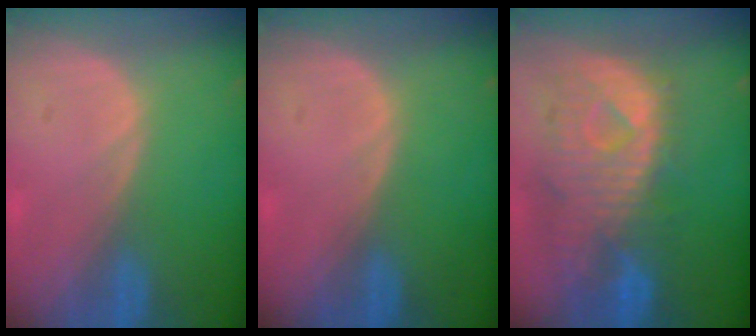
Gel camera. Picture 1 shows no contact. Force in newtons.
{"total": 0.0}
{"total": 11.4, "press": 9.8, "slide": 5.8}